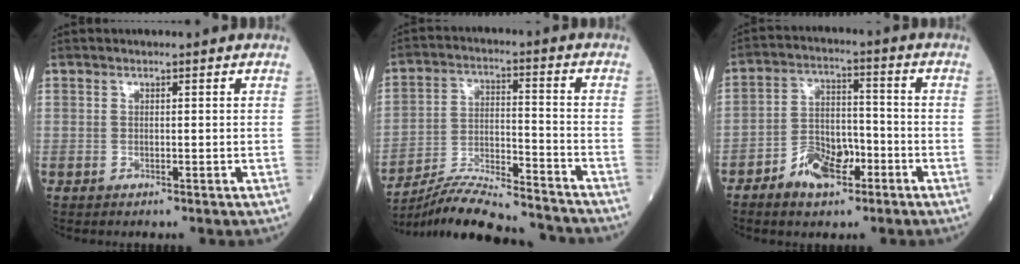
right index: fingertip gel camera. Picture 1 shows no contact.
{"total": 17.2, "force": [-16.2, 1.4, 5.7], "torque": [-0.121, 0.002, -0.260]}
{"total": 8.0, "force": [-4.4, 4.1, 5.3], "torque": [-0.103, 0.015, -0.076]}